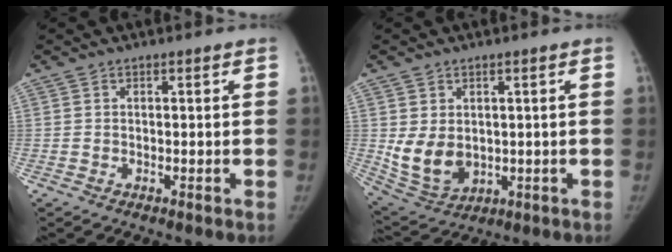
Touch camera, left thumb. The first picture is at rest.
{"total": 8.4, "force": [0.3, 6.3, 5.6], "torque": [-0.086, -0.014, 0.029]}